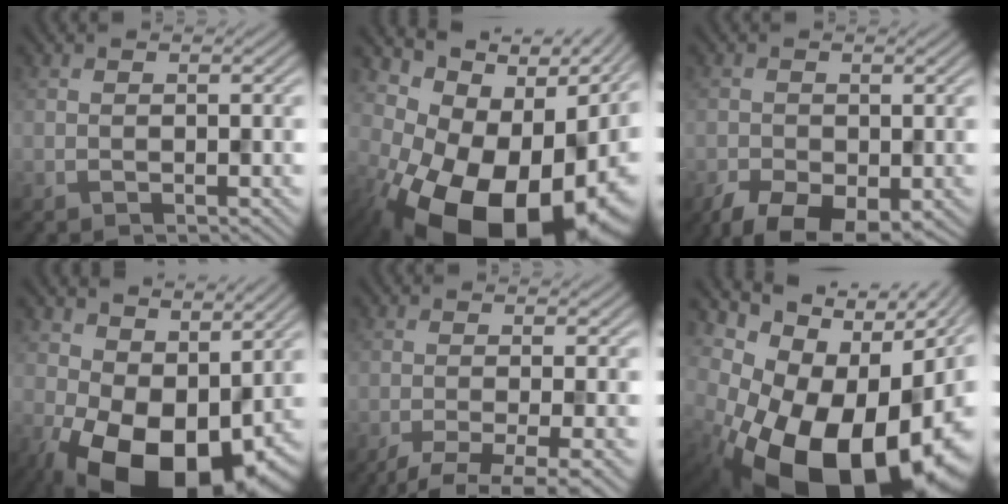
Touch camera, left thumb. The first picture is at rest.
{"total": 19.2, "force": [-4.4, 11.5, 14.8], "torque": [-0.217, -0.027, -0.060]}
{"total": 6.8, "force": [-3.7, 3.7, 4.3], "torque": [-0.084, -0.022, -0.060]}
{"total": 14.4, "force": [-1.9, 9.1, 11.0], "torque": [-0.183, -0.022, -0.025]}
{"total": 6.2, "force": [-3.7, 1.4, 4.8], "torque": [-0.067, -0.003, -0.064]}
{"total": 21.4, "force": [-6.7, 13.9, 14.8], "torque": [-0.236, -0.033, -0.086]}